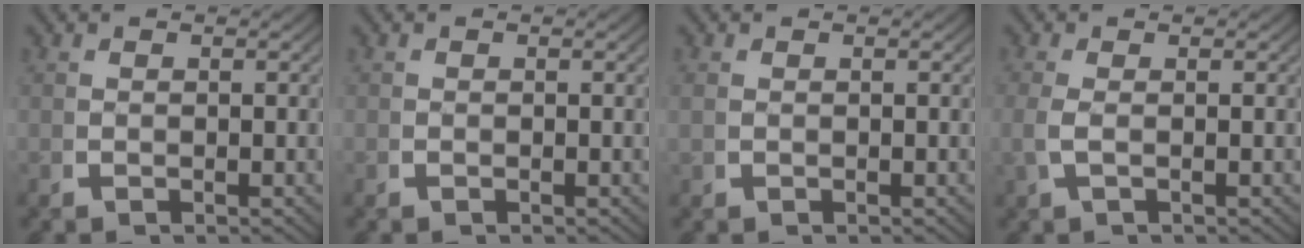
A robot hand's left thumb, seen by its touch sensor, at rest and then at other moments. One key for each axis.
{"total": 0.0}
{"total": 0.6, "fx": 0.3, "fy": 0.4, "fz": 0.3, "tx": -0.012, "ty": -0.003, "tz": 0.010}
{"total": 1.7, "fx": 0.2, "fy": 0.3, "fz": 1.7, "tx": -0.056, "ty": -0.005, "tz": 0.009}